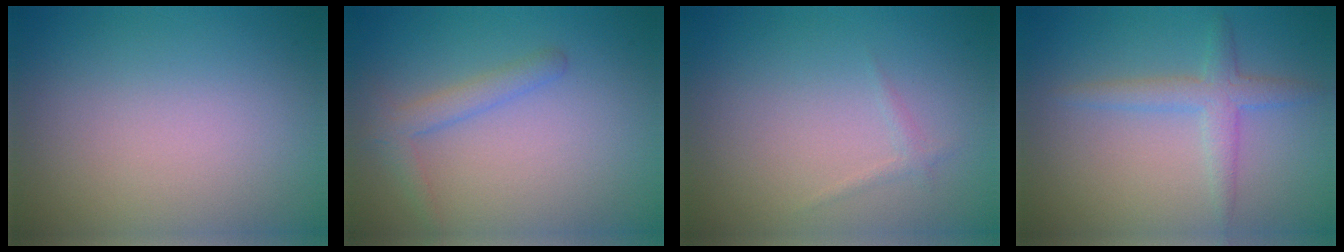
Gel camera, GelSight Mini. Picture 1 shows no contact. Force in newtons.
{"total": 2.0, "press": 2.0, "slide": 0.2}
{"total": 0.6, "press": 0.6, "slide": 0.1}
{"total": 2.6, "press": 2.6, "slide": 0.1}